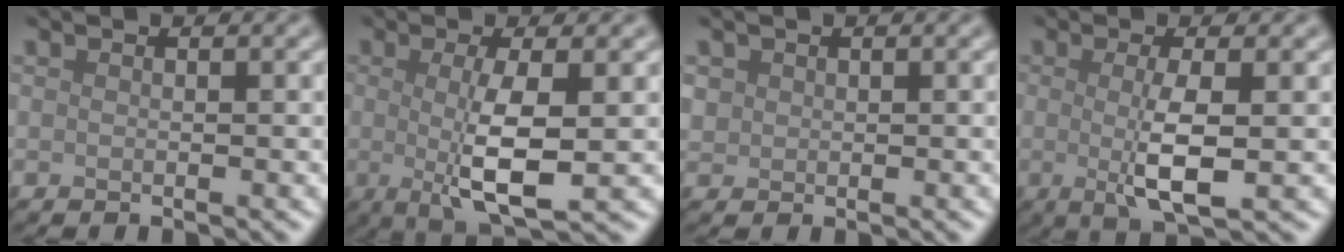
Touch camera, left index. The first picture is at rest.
{"total": 5.3, "force": [-0.2, 1.1, 5.2], "torque": [-0.094, -0.007, -0.002]}
{"total": 1.1, "force": [0.3, 1.0, 0.1], "torque": [-0.001, -0.004, 0.009]}
{"total": 4.3, "force": [-0.2, 0.8, 4.2], "torque": [-0.082, -0.007, -0.002]}